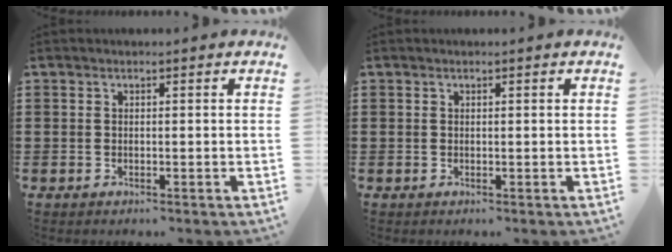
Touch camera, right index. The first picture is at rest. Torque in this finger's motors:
{"motor_torque": [-1.16, 0.98, -0.26, -0.21]}